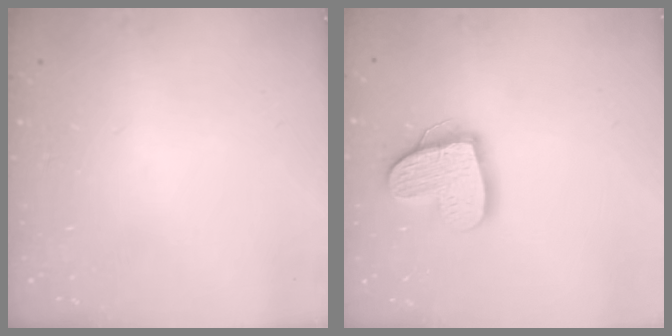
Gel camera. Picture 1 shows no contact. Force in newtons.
{"total": 15.0, "press": 15.0, "slide": 1.1}